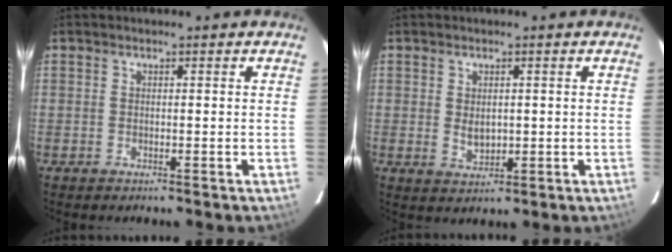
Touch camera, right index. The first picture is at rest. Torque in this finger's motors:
{"motor_torque": [0.06, -0.03, 0.19, 0.03]}